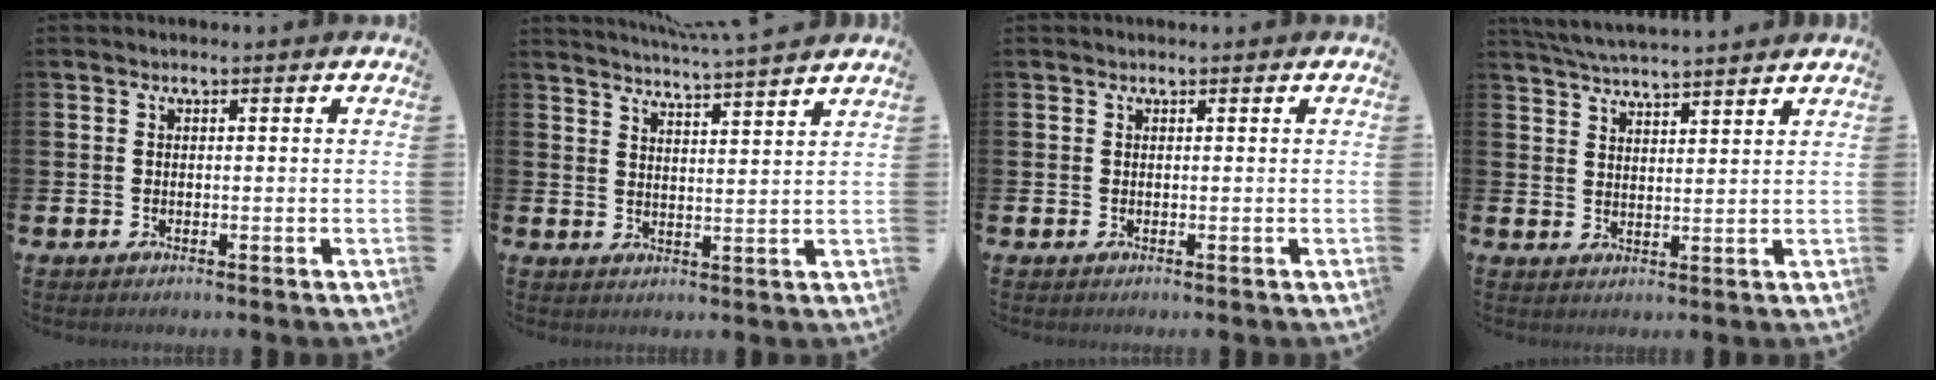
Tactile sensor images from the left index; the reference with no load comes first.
{"total": 4.8, "force": [4.6, -1.1, 0.7], "torque": [-0.021, -0.036, 0.078]}
{"total": 0.0}
{"total": 4.8, "force": [4.8, -0.3, 0.7], "torque": [-0.028, -0.023, 0.086]}